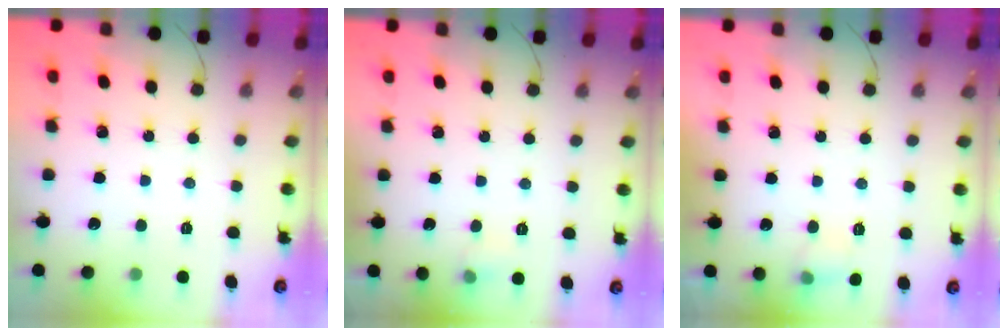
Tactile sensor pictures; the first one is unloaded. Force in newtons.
{"total": 4.0, "press": 3.8, "slide": 1.0}
{"total": 6.3, "press": 6.1, "slide": 1.6}